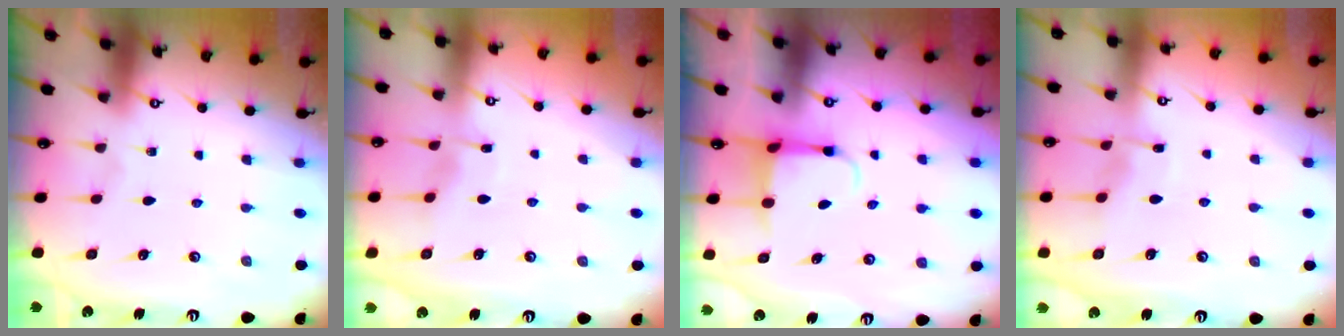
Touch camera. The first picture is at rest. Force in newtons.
{"total": 3.9, "press": 3.9, "slide": 0.4}
{"total": 4.0, "press": 3.8, "slide": 1.2}
{"total": 4.7, "press": 4.7, "slide": 0.5}